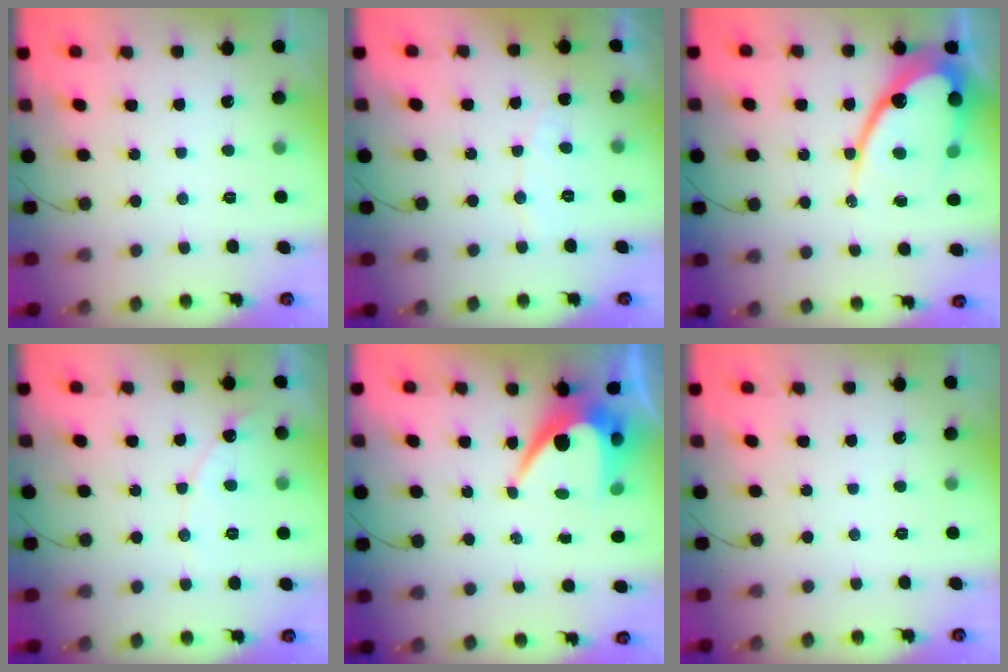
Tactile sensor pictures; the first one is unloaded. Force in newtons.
{"total": 4.5, "press": 4.5, "slide": 0.3}
{"total": 17.3, "press": 17.3, "slide": 1.7}
{"total": 5.5, "press": 5.5, "slide": 0.3}
{"total": 8.6, "press": 8.5, "slide": 0.8}
{"total": 0.0}